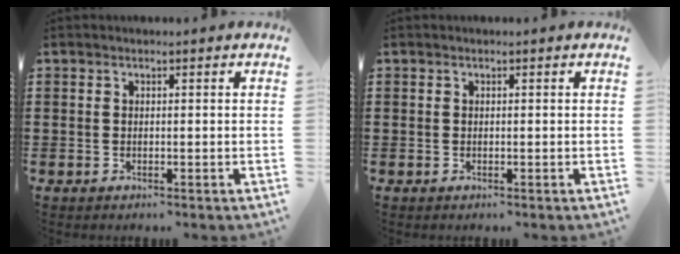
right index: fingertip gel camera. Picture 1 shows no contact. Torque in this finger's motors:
{"motor_torque": [1.06, 1.08, 0.00, 0.01]}